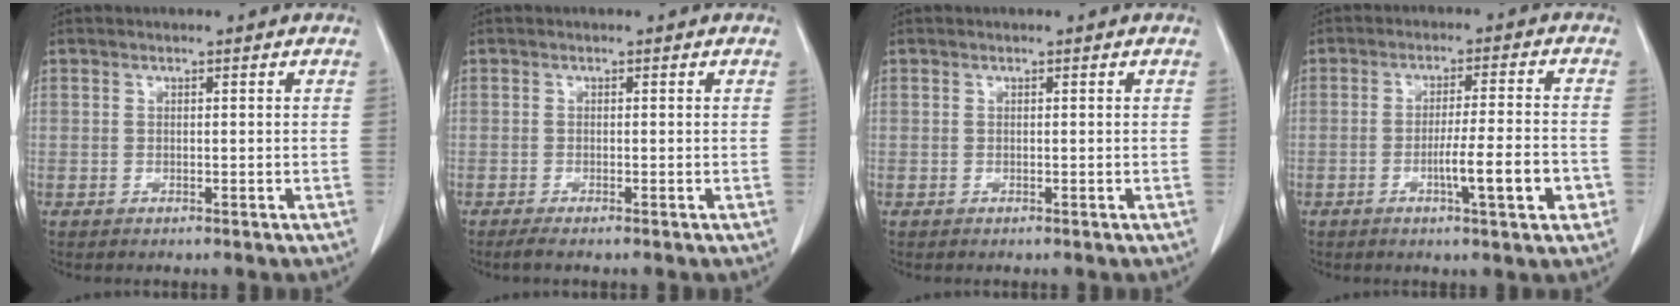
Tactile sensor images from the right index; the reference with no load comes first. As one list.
[{"total": 1.7, "force": [-1.3, -0.2, 1.0], "torque": [-0.018, -0.003, -0.022]}, {"total": 0.0}, {"total": 7.8, "force": [-2.6, 0.5, 7.3], "torque": [-0.109, -0.001, -0.036]}]